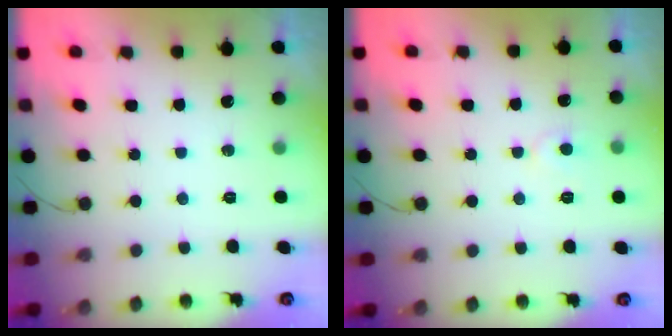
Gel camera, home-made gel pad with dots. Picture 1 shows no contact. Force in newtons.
{"total": 4.3, "press": 4.2, "slide": 0.4}